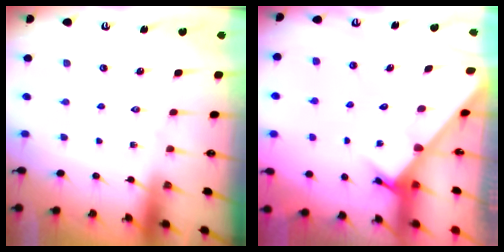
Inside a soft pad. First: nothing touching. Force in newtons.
{"total": 2.3, "press": 2.3, "slide": 0.0}